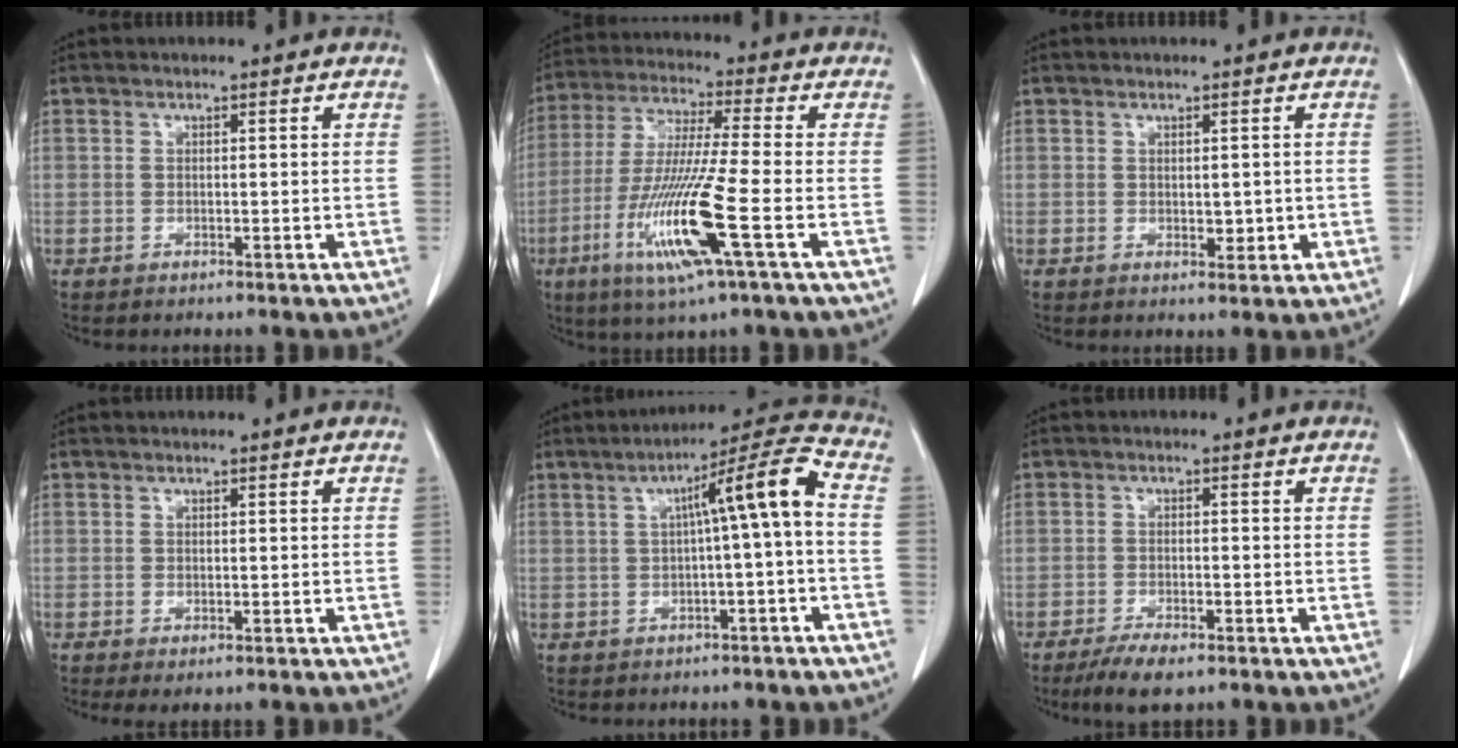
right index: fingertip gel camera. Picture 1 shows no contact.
{"total": 14.5, "force": [-5.2, -0.5, 13.5], "torque": [-0.282, -0.027, -0.104]}
{"total": 1.9, "force": [-0.1, 1.1, 1.5], "torque": [-0.018, -0.003, 0.004]}
{"total": 1.9, "force": [-1.1, 0.6, 1.4], "torque": [-0.017, -0.004, -0.014]}
{"total": 8.8, "force": [0.2, -0.1, 8.8], "torque": [-0.132, 0.028, 0.001]}
{"total": 4.6, "force": [-3.4, 1.1, 3.0], "torque": [-0.058, -0.007, -0.057]}